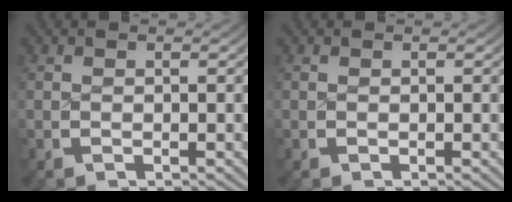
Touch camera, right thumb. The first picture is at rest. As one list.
[{"total": 0.0}]